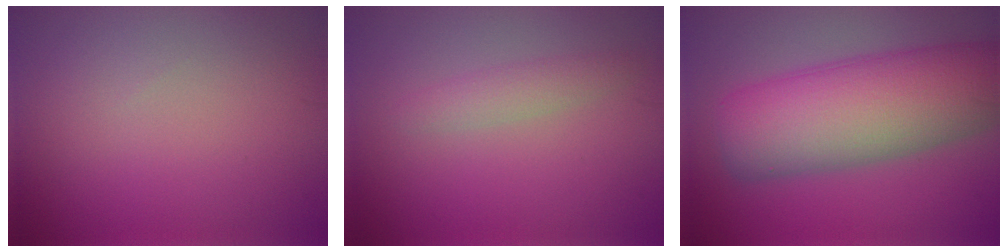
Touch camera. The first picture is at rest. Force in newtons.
{"total": 1.8, "press": 1.8, "slide": 0.1}
{"total": 11.6, "press": 11.6, "slide": 0.3}